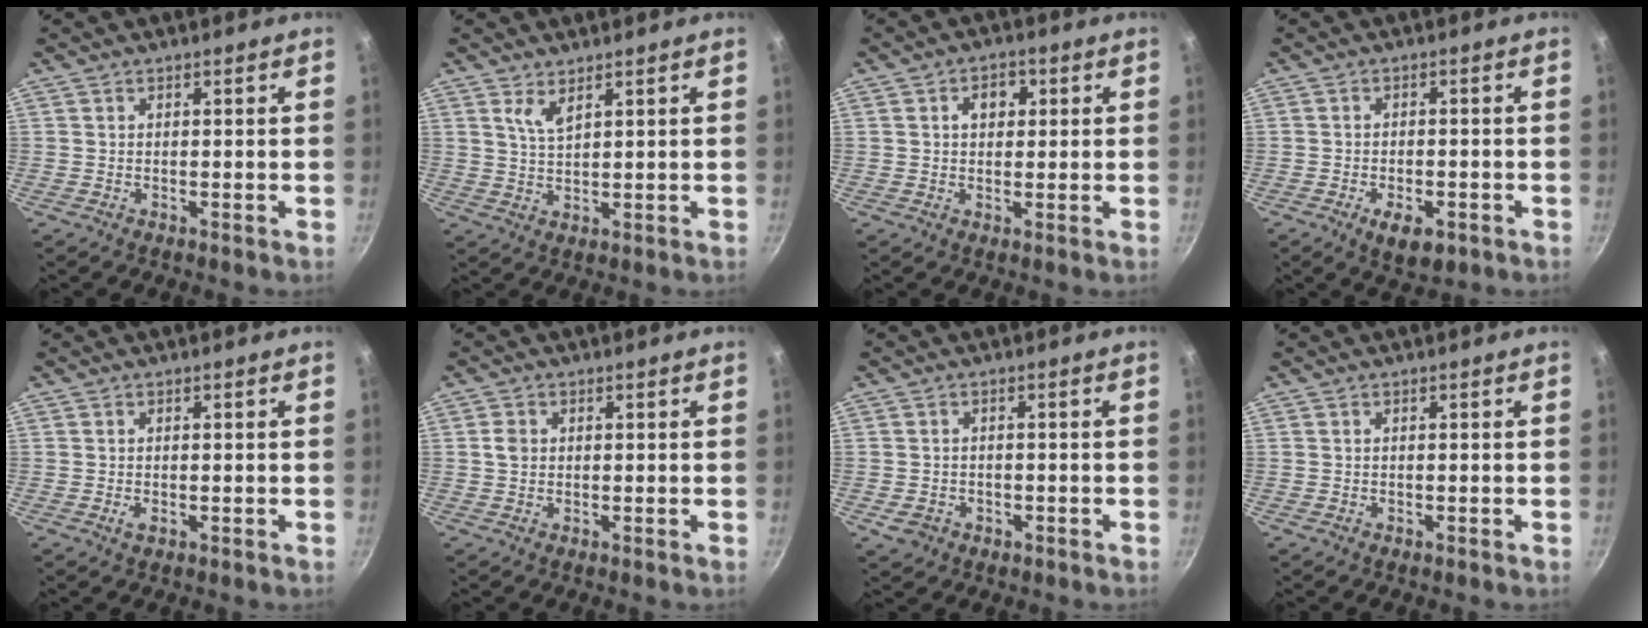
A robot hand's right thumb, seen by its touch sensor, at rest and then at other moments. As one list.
[{"total": 3.3, "force": [2.1, 1.2, 2.3], "torque": [-0.045, -0.022, 0.042]}, {"total": 4.2, "force": [1.0, 3.2, 2.5], "torque": [-0.013, 0.007, 0.012]}, {"total": 6.1, "force": [-2.8, 3.1, 4.5], "torque": [-0.064, 0.010, -0.036]}, {"total": 1.5, "force": [-0.4, 0.8, 1.2], "torque": [-0.022, -0.002, -0.006]}, {"total": 2.2, "force": [0.2, 1.9, 1.2], "torque": [-0.016, 0.005, 0.002]}, {"total": 3.9, "force": [-1.4, 3.2, 1.8], "torque": [-0.032, 0.013, -0.012]}, {"total": 0.0}]